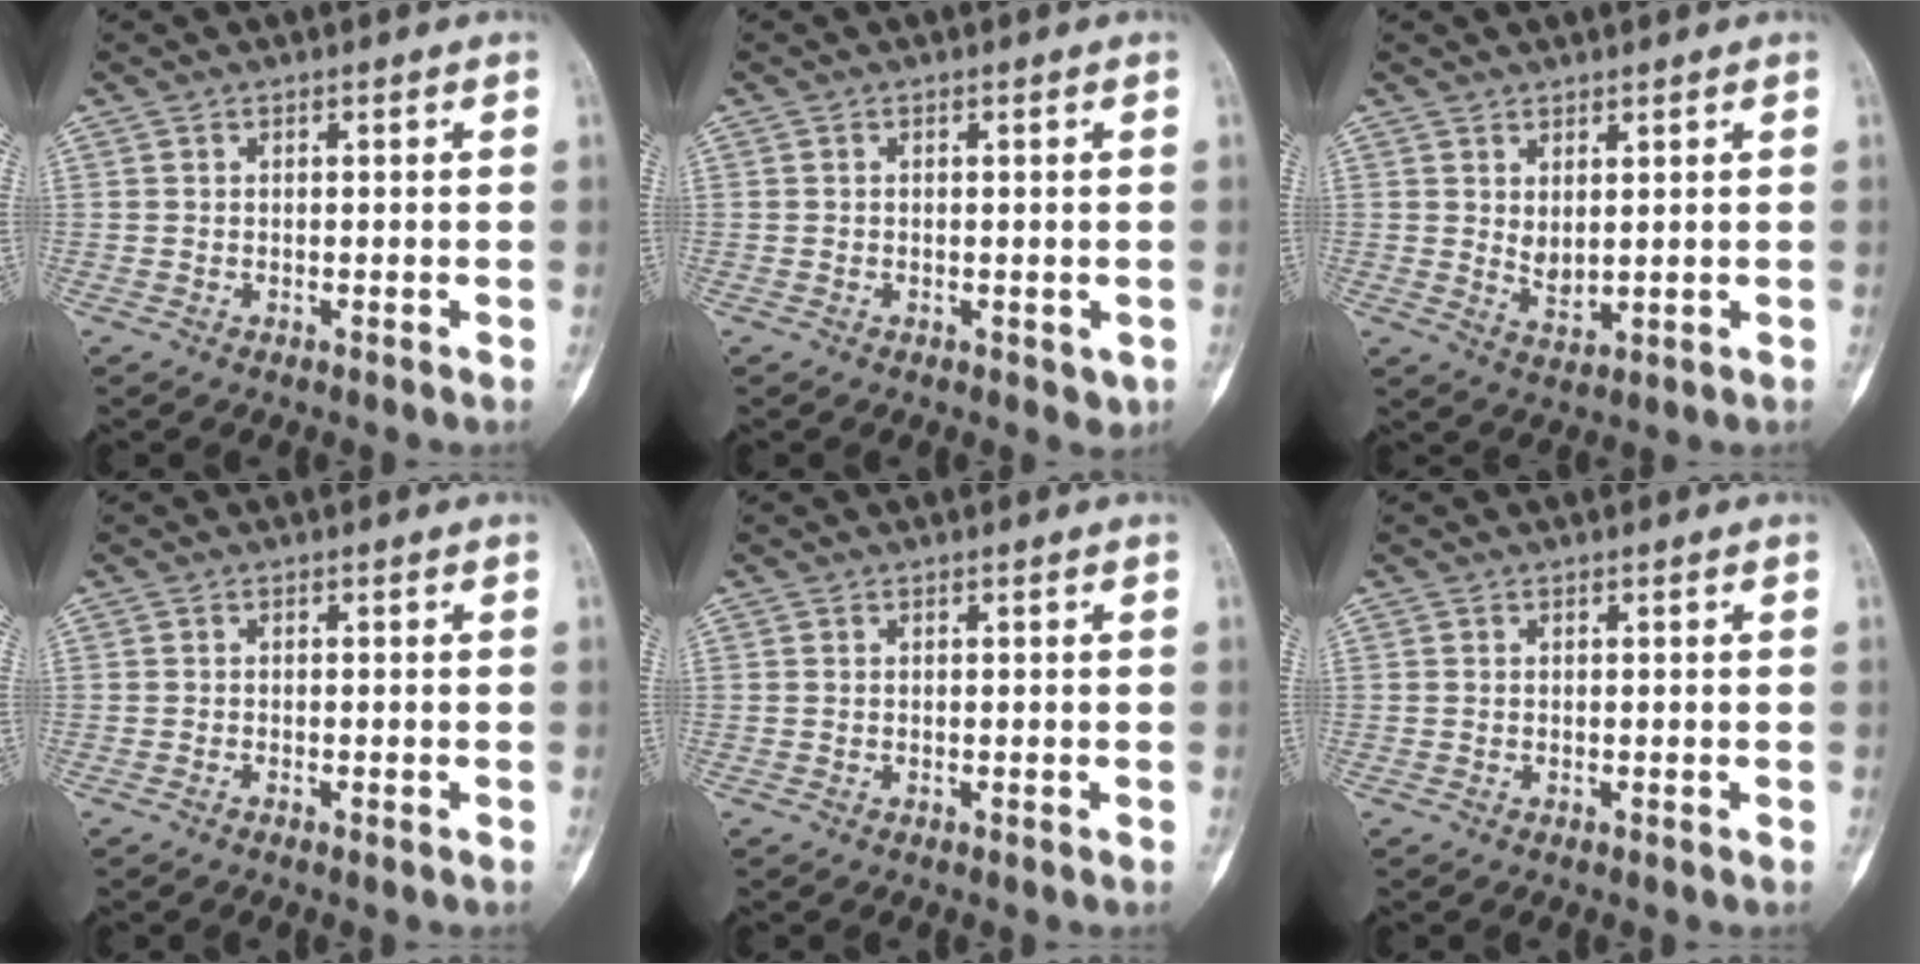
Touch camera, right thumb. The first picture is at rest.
{"total": 1.7, "force": [-0.1, 1.4, 1.0], "torque": [-0.003, -0.002, 0.005]}
{"total": 3.6, "force": [1.2, 2.0, 2.8], "torque": [-0.037, -0.018, 0.031]}
{"total": 0.5, "force": [-0.4, 0.2, 0.2], "torque": [-0.004, 0.003, -0.008]}
{"total": 0.0}
{"total": 0.0}